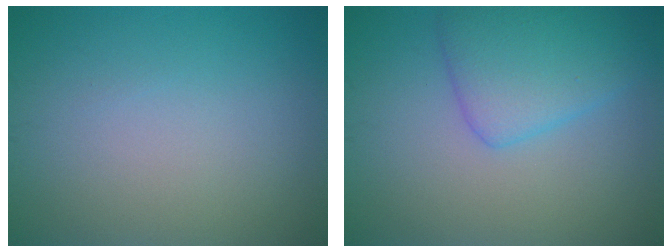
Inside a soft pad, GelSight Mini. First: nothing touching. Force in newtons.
{"total": 4.5, "press": 4.5, "slide": 0.2}